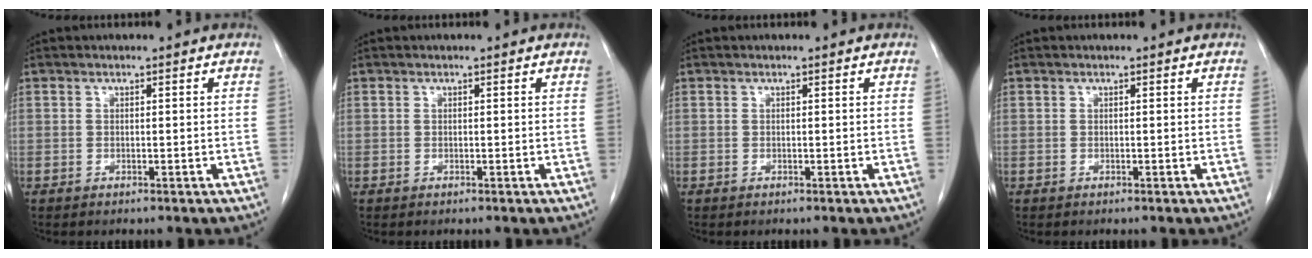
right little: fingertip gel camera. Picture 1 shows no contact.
{"total": 0.0}
{"total": 0.0}
{"total": 0.0}